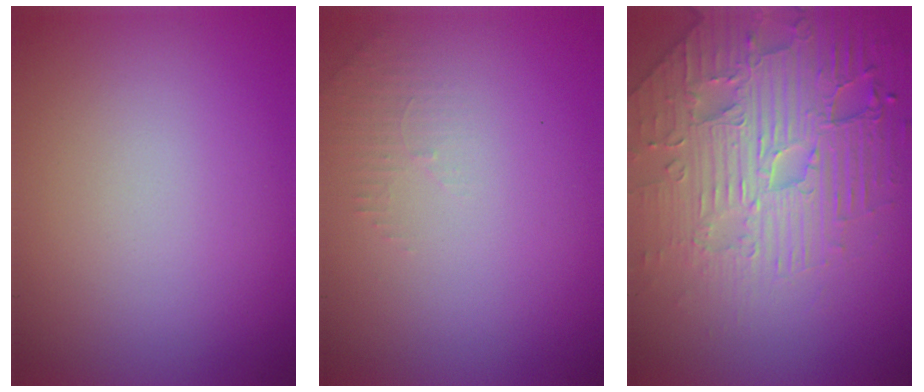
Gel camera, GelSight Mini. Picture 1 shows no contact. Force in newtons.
{"total": 1.3, "press": 1.2, "slide": 0.3}
{"total": 7.1, "press": 5.8, "slide": 4.1}